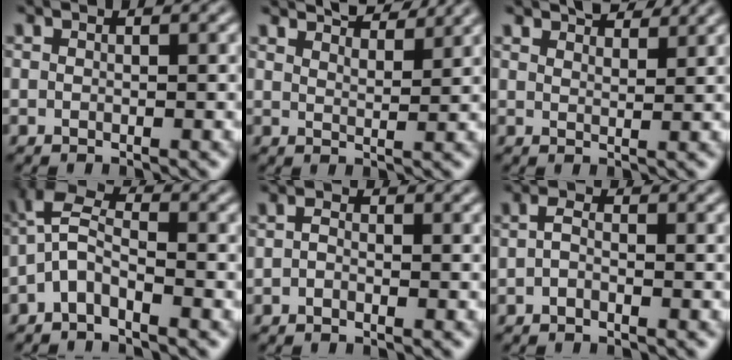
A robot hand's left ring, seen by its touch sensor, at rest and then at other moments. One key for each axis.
{"total": 4.1, "fx": 3.8, "fy": 0.6, "fz": 1.4, "tx": -0.017, "ty": -0.001, "tz": 0.053}
{"total": 3.0, "fx": 2.8, "fy": 0.6, "fz": 1.0, "tx": -0.017, "ty": 0.001, "tz": 0.044}
{"total": 3.6, "fx": -1.9, "fy": 1.4, "fz": 2.7, "tx": -0.059, "ty": 0.012, "tz": -0.051}
{"total": 0.9, "fx": -0.4, "fy": 0.5, "fz": 0.6, "tx": -0.011, "ty": 0.000, "tz": -0.011}
{"total": 1.1, "fx": -0.6, "fy": 0.5, "fz": 0.9, "tx": -0.018, "ty": 0.001, "tz": -0.014}